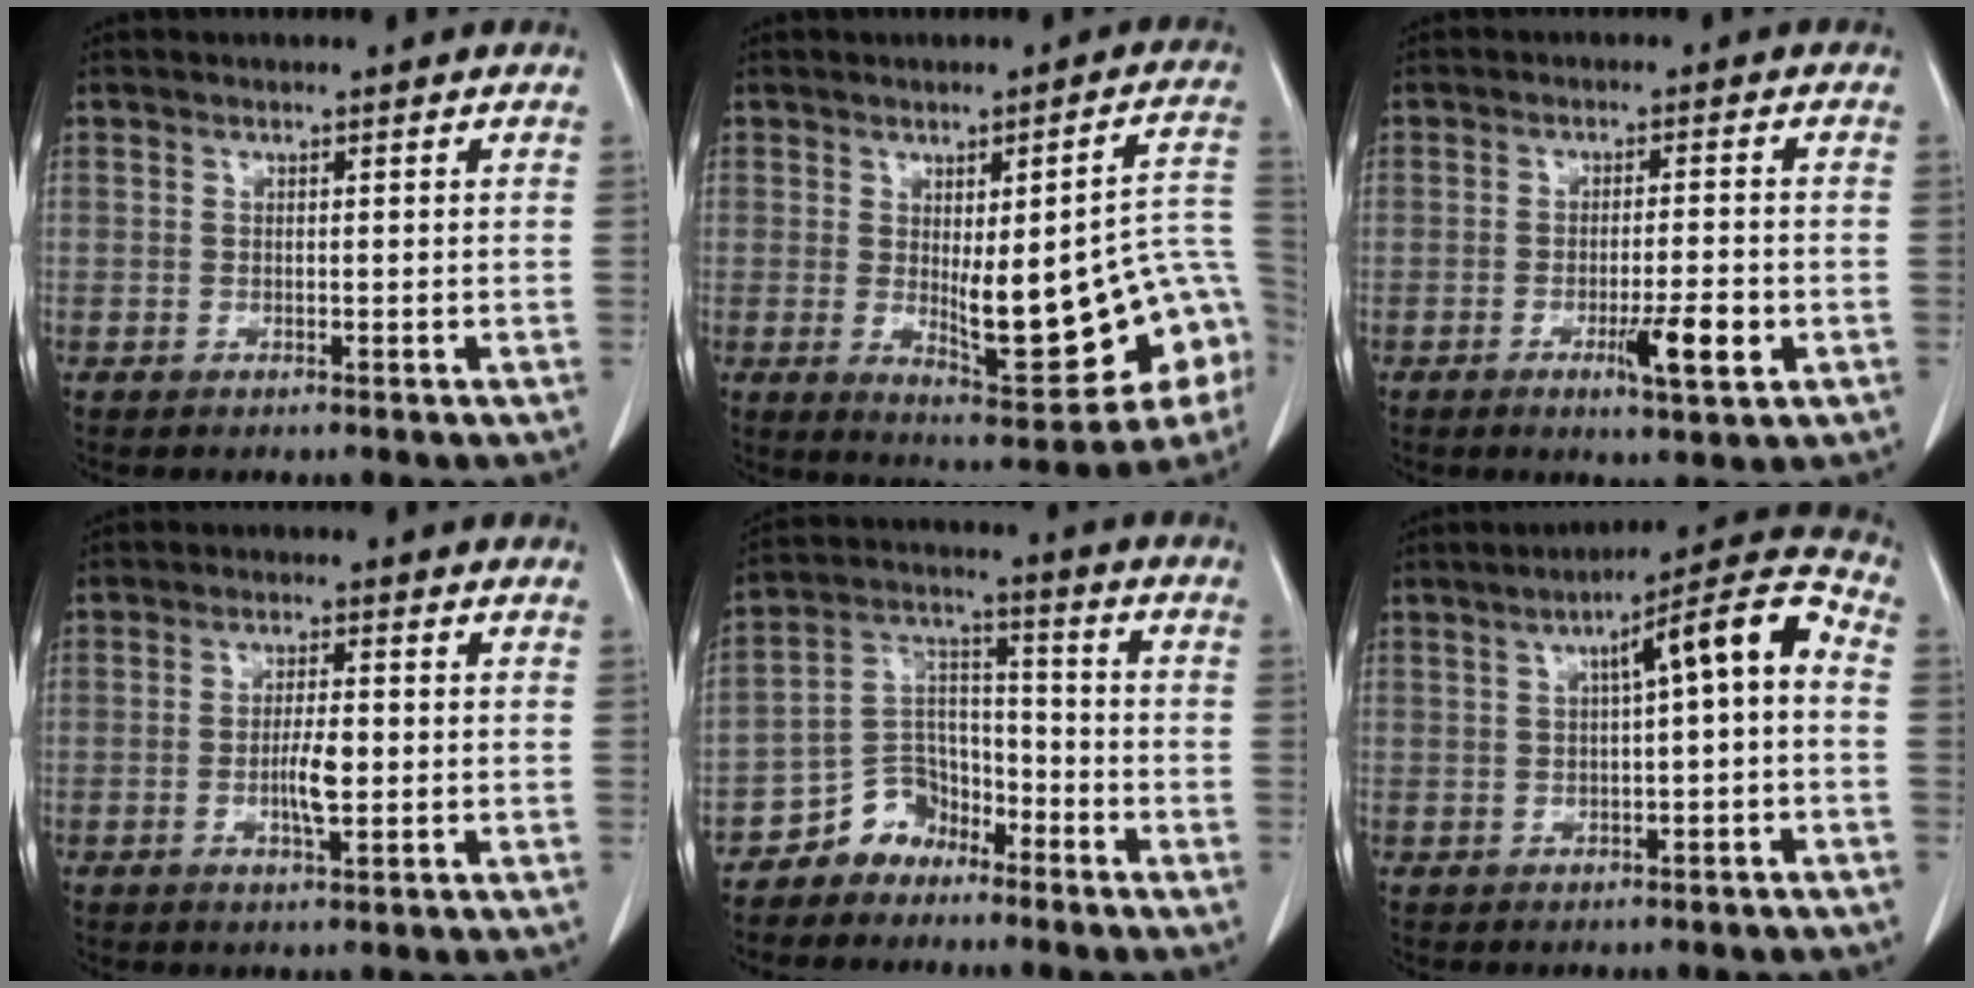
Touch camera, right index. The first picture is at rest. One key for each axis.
{"total": 17.8, "fx": -3.0, "fy": 4.3, "fz": 17.0, "tx": -0.166, "ty": 0.016, "tz": -0.019}
{"total": 6.3, "fx": -2.4, "fy": 0.7, "fz": 5.8, "tx": -0.091, "ty": -0.006, "tz": -0.033}
{"total": 4.2, "fx": -0.8, "fy": 0.8, "fz": 4.0, "tx": -0.076, "ty": -0.002, "tz": -0.013}
{"total": 7.5, "fx": -5.6, "fy": 4.9, "fz": 1.1, "tx": -0.017, "ty": 0.033, "tz": -0.105}
{"total": 8.9, "fx": 0.8, "fy": 1.0, "fz": 8.8, "tx": -0.127, "ty": 0.030, "tz": 0.008}